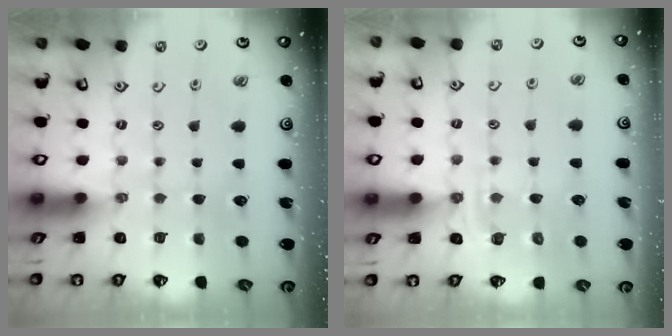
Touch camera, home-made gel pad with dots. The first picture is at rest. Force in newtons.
{"total": 6.2, "press": 6.1, "slide": 1.3}